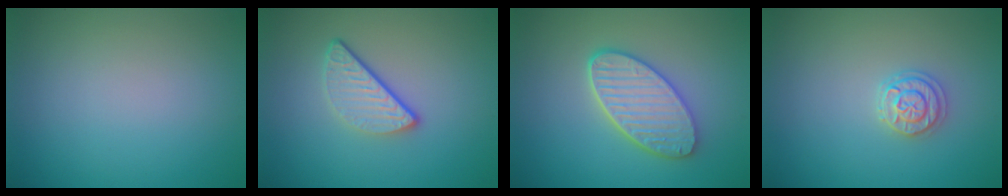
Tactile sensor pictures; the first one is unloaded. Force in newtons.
{"total": 3.2, "press": 2.5, "slide": 2.1}
{"total": 5.3, "press": 4.3, "slide": 3.0}
{"total": 2.1, "press": 2.1, "slide": 0.5}